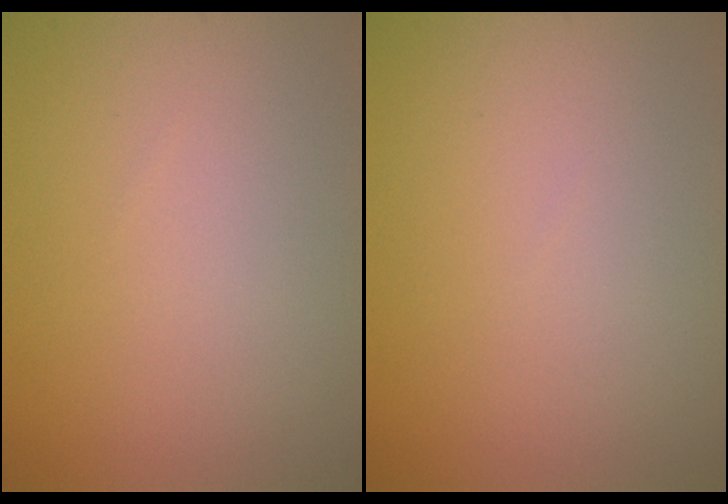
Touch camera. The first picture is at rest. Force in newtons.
{"total": 0.0}